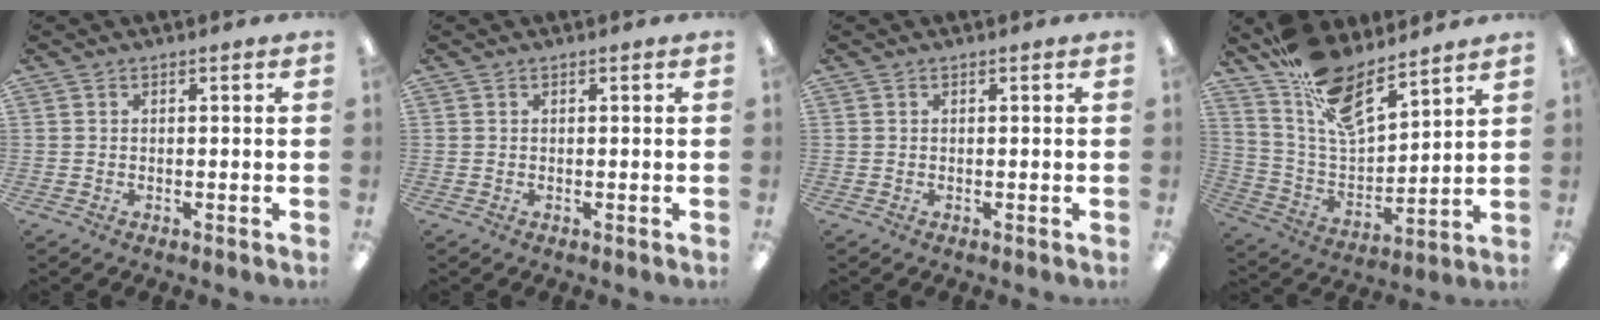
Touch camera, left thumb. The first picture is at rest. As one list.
[{"total": 0.0}, {"total": 0.0}, {"total": 14.2, "force": [11.2, 4.9, 7.2], "torque": [-0.144, -0.070, 0.203]}]